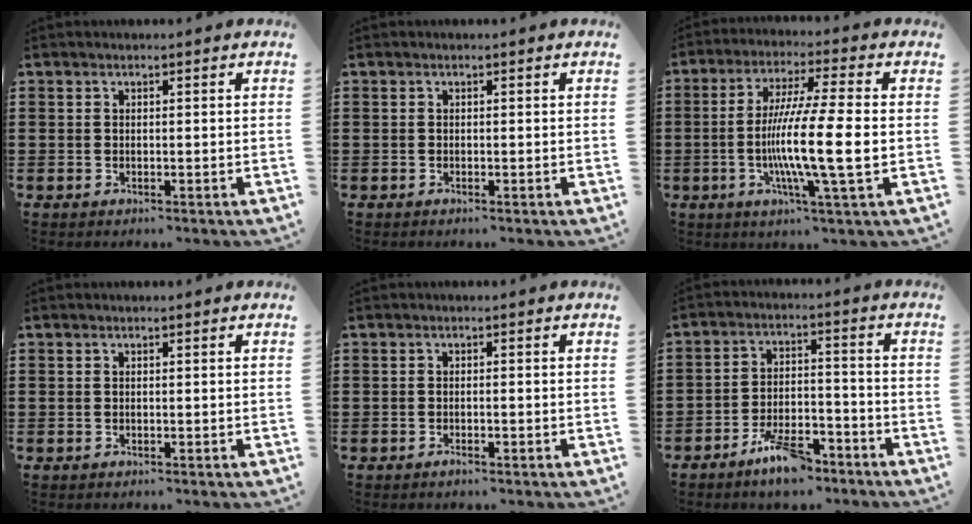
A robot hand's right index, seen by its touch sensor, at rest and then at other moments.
{"total": 0.0}
{"total": 12.5, "force": [-2.1, 0.2, 12.4], "torque": [-0.240, -0.019, -0.045]}
{"total": 0.0}
{"total": 0.8, "force": [-0.6, 0.1, 0.5], "torque": [-0.011, -0.004, -0.010]}
{"total": 7.3, "force": [-5.7, 2.2, 4.0], "torque": [-0.079, 0.010, -0.106]}